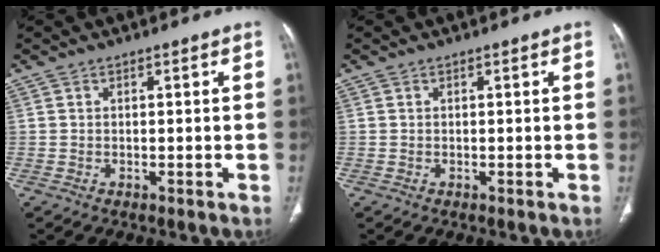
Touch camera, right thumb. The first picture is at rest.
{"total": 0.0}